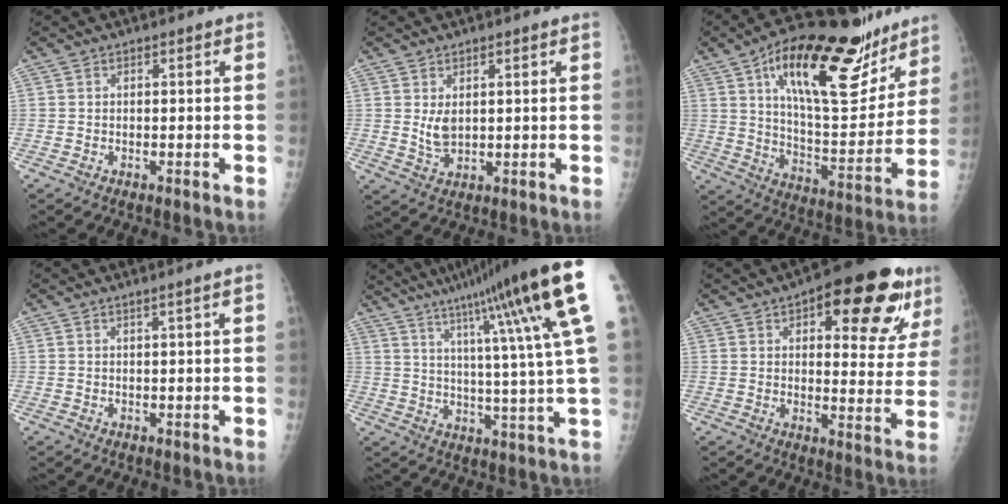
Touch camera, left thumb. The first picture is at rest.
{"total": 3.4, "force": [1.0, 1.8, 2.7], "torque": [-0.044, -0.014, 0.026]}
{"total": 28.3, "force": [16.1, 11.2, 20.4], "torque": [-0.273, -0.045, 0.258]}
{"total": 1.2, "force": [0.6, -0.5, 0.9], "torque": [-0.025, -0.008, 0.017]}
{"total": 23.0, "force": [12.3, 0.6, 19.5], "torque": [-0.287, -0.033, 0.172]}
{"total": 20.1, "force": [10.1, 7.9, 15.5], "torque": [-0.161, -0.021, 0.131]}